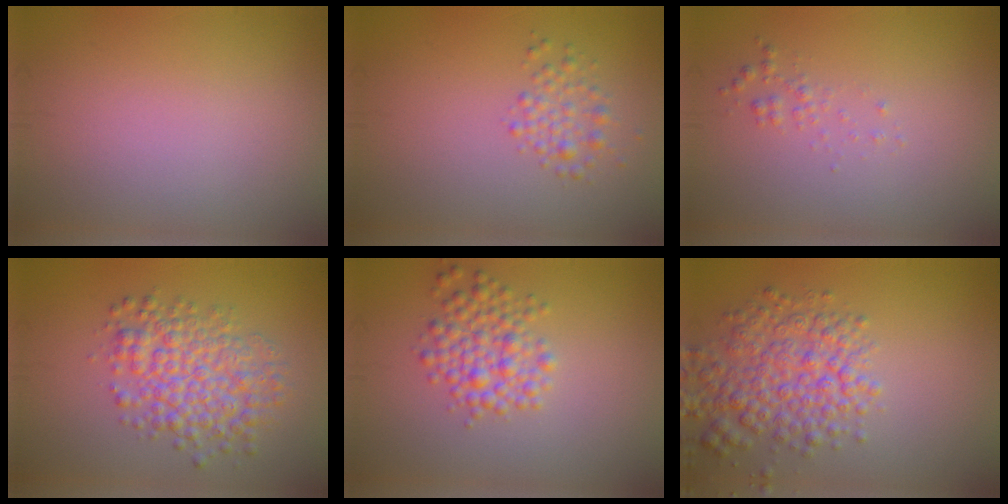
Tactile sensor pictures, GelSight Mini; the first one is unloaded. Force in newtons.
{"total": 1.9, "press": 1.9, "slide": 0.0}
{"total": 0.9, "press": 0.9, "slide": 0.0}
{"total": 5.7, "press": 5.7, "slide": 0.1}
{"total": 3.6, "press": 3.6, "slide": 0.0}
{"total": 5.6, "press": 5.6, "slide": 0.2}